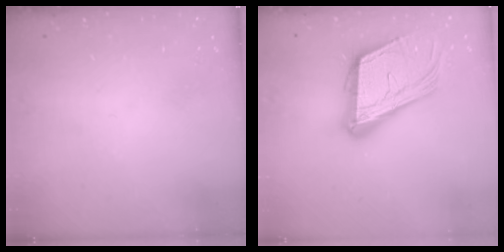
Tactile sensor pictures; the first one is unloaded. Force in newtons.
{"total": 21.3, "press": 20.8, "slide": 4.6}